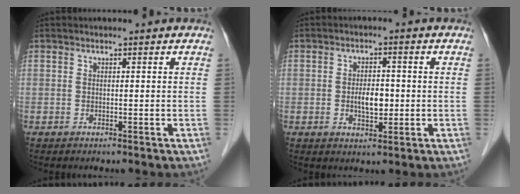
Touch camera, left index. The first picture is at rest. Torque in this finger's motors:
{"motor_torque": [0.11, 0.09, 0.11, 0.03]}